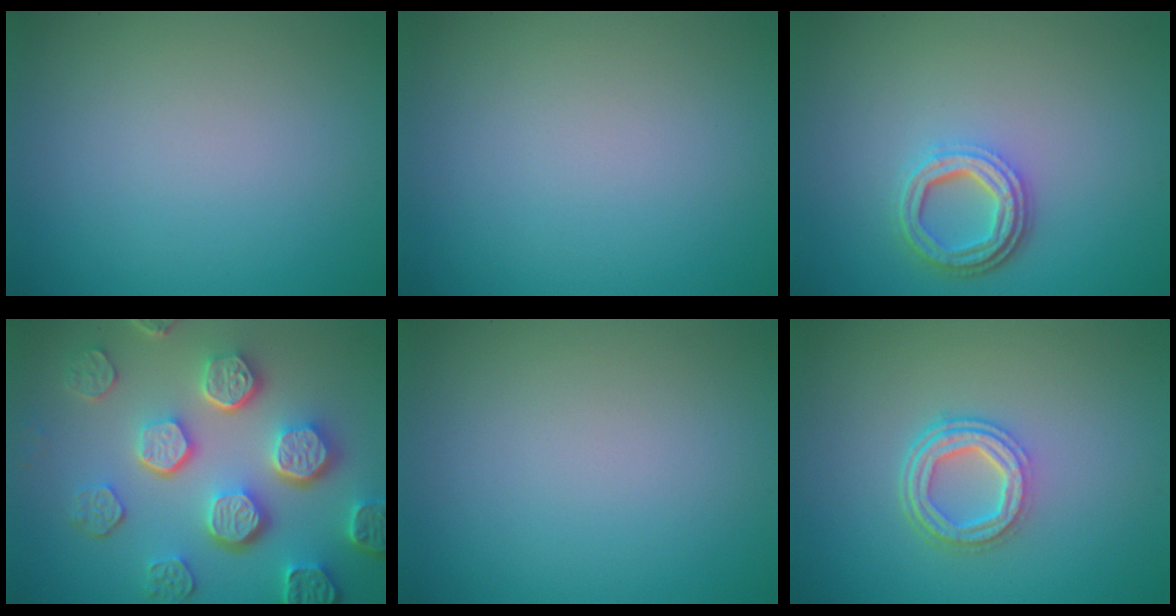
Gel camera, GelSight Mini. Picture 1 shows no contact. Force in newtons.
{"total": 0.0}
{"total": 3.9, "press": 3.0, "slide": 2.5}
{"total": 7.9, "press": 6.0, "slide": 5.2}
{"total": 0.0}
{"total": 4.1, "press": 3.0, "slide": 2.7}